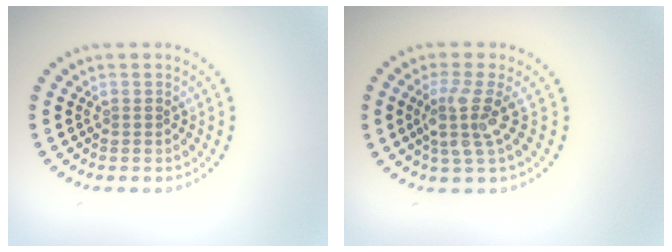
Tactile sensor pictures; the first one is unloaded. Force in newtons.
{"total": 3.2, "press": 2.3, "slide": 2.2}